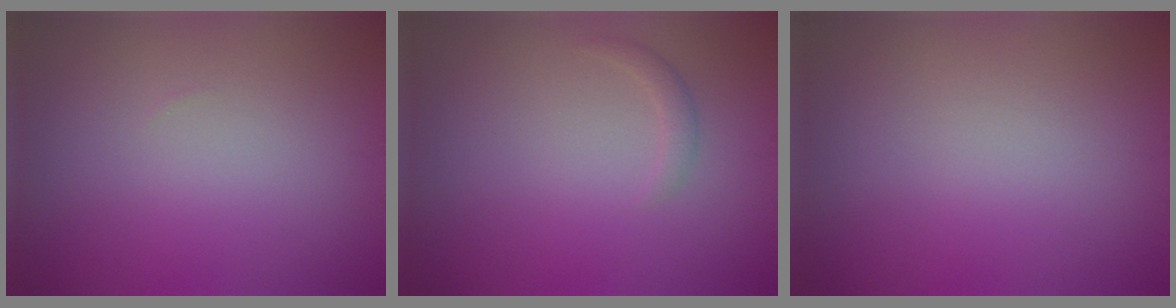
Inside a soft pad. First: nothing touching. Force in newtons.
{"total": 0.9, "press": 0.9, "slide": 0.1}
{"total": 0.0}